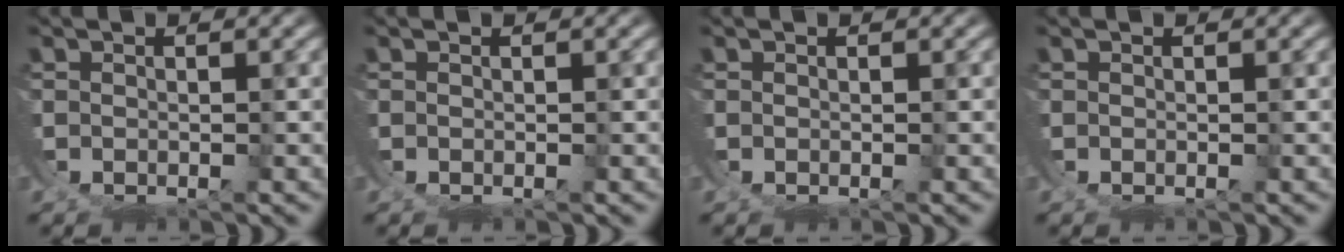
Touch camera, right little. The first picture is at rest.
{"total": 0.0}
{"total": 0.0}
{"total": 0.0}